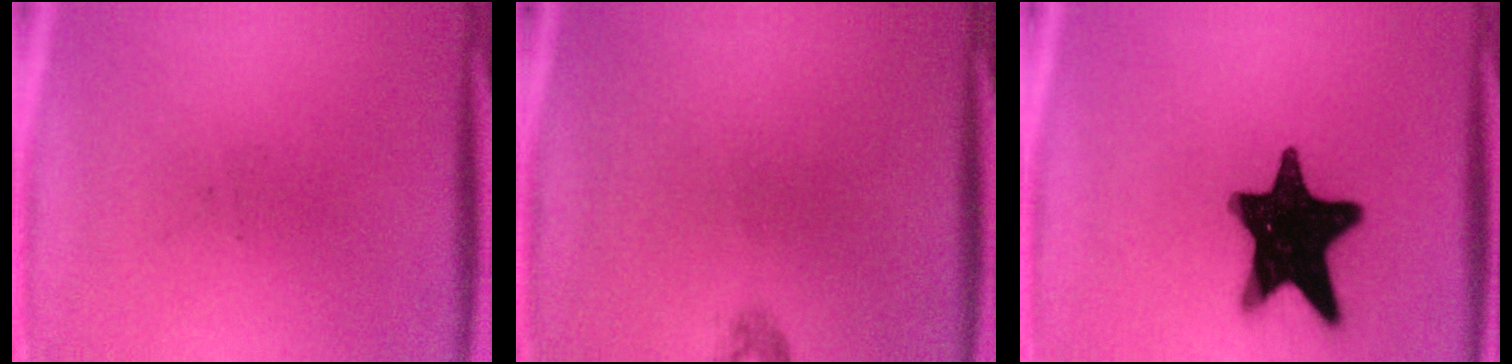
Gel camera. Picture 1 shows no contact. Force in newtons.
{"total": 0.8}
{"total": 18.6}